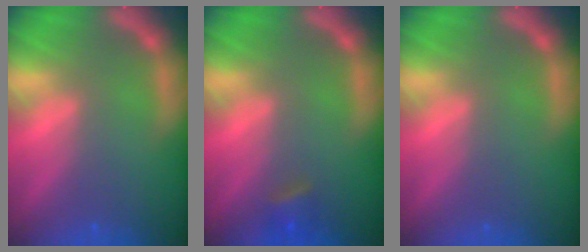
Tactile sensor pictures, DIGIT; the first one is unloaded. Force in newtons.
{"total": 1.9}
{"total": 0.0}